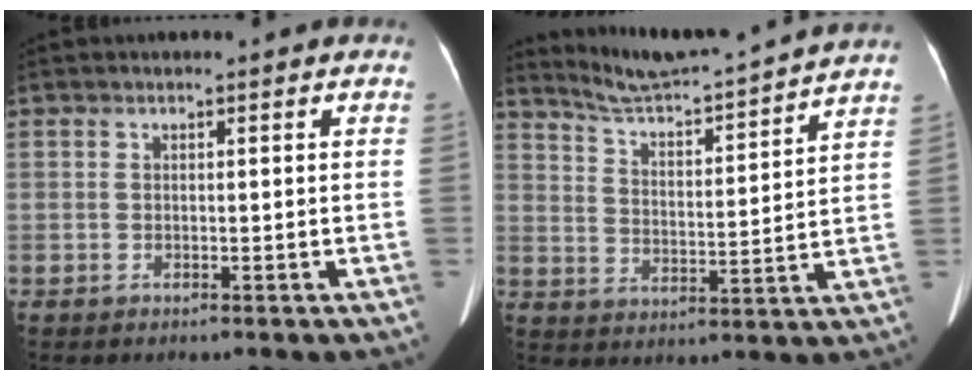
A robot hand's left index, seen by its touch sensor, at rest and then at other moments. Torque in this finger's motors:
{"motor_torque": [0.02, -0.50, 0.00, 0.01]}